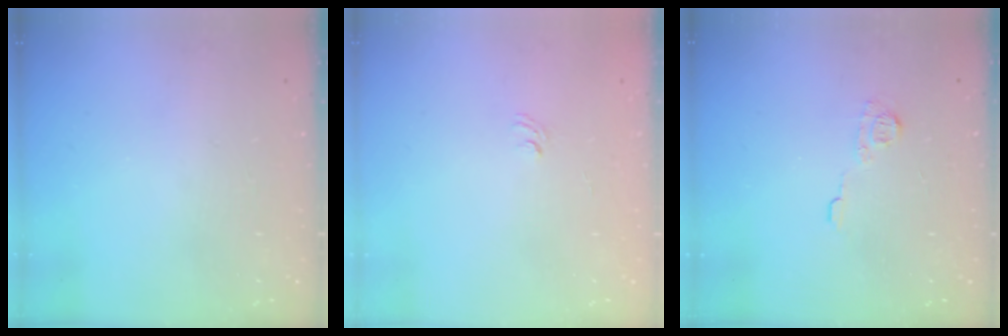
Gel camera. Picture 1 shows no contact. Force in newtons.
{"total": 1.6, "press": 1.2, "slide": 1.0}
{"total": 5.9, "press": 5.9, "slide": 0.7}